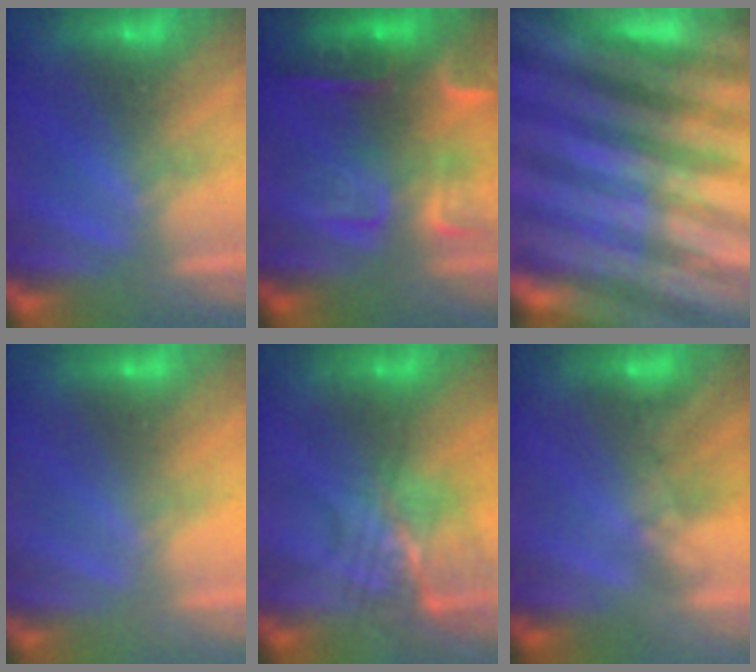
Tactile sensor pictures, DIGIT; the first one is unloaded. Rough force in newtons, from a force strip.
{"total": 8.9}
{"total": 6.8}
{"total": 3.0}
{"total": 2.4}
{"total": 1.6}